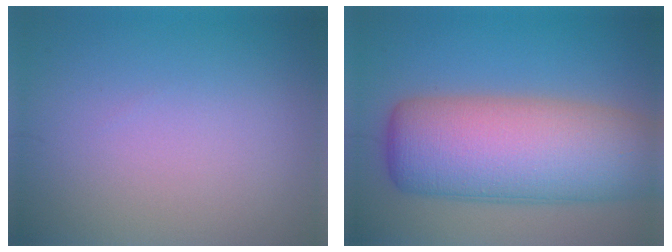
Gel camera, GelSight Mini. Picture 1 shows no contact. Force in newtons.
{"total": 12.0, "press": 12.0, "slide": 0.3}